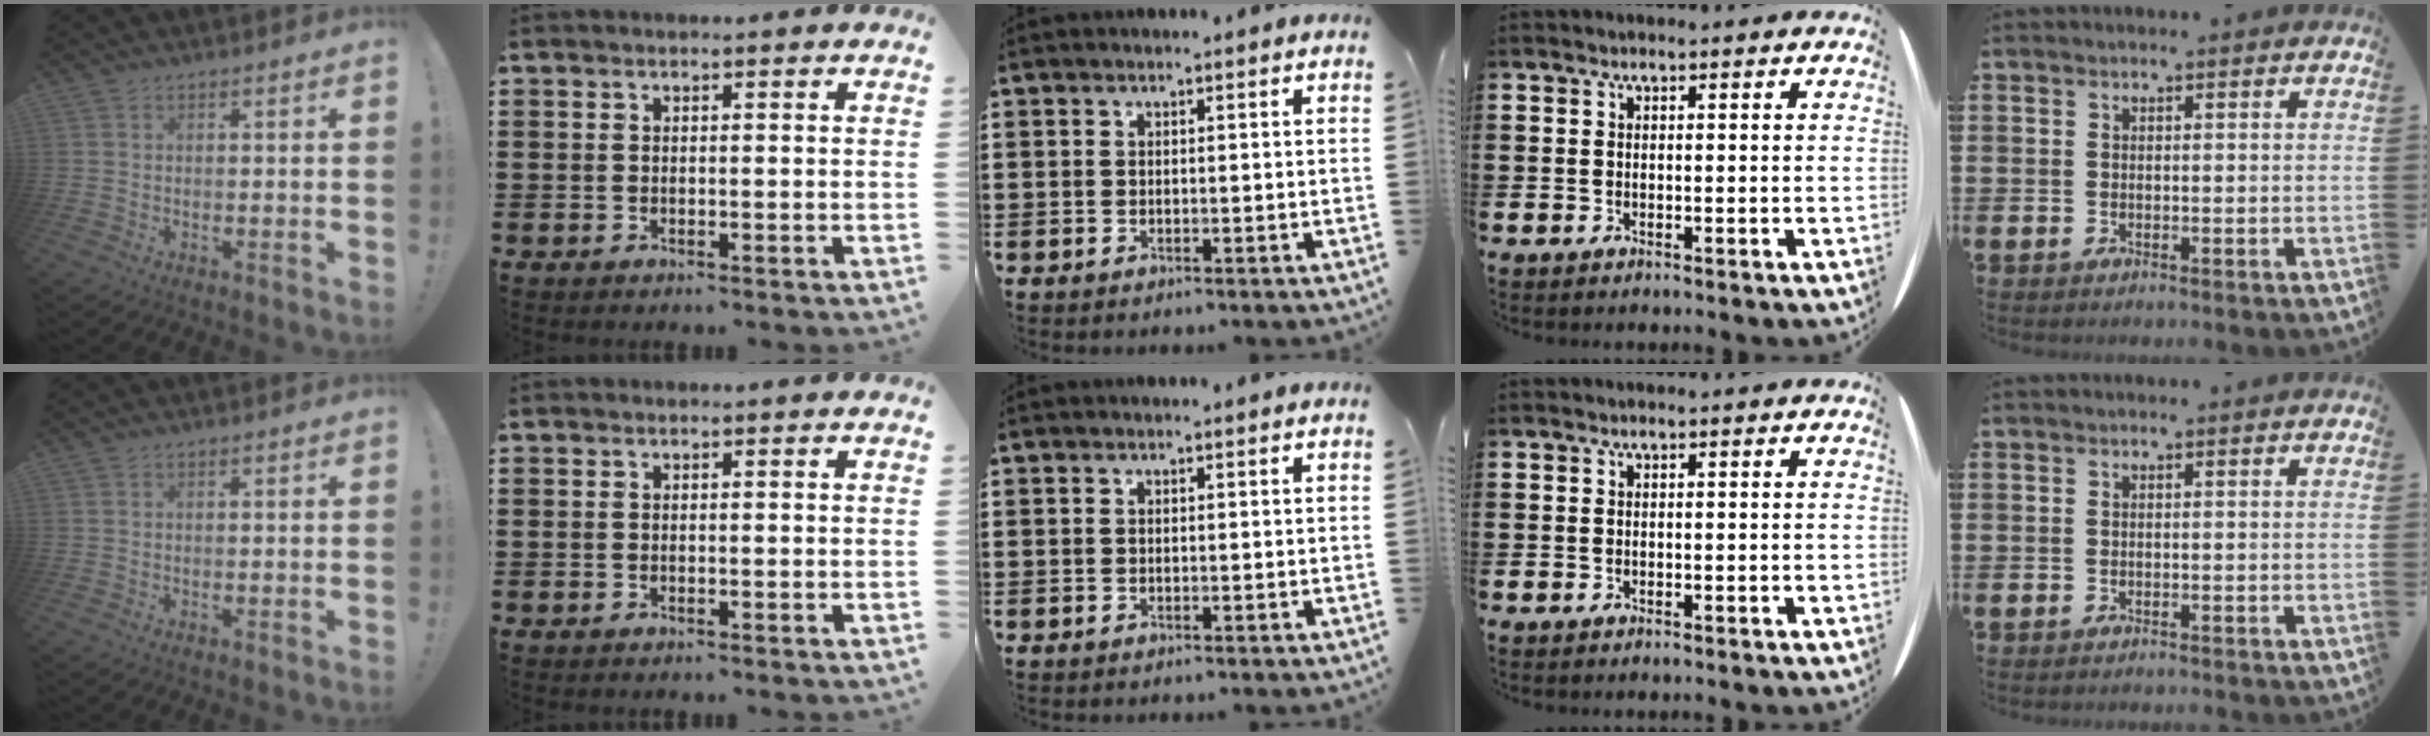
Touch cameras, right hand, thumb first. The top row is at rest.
{}